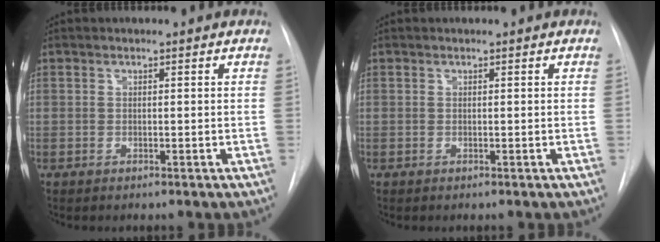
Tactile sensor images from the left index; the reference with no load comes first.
{"total": 0.0}